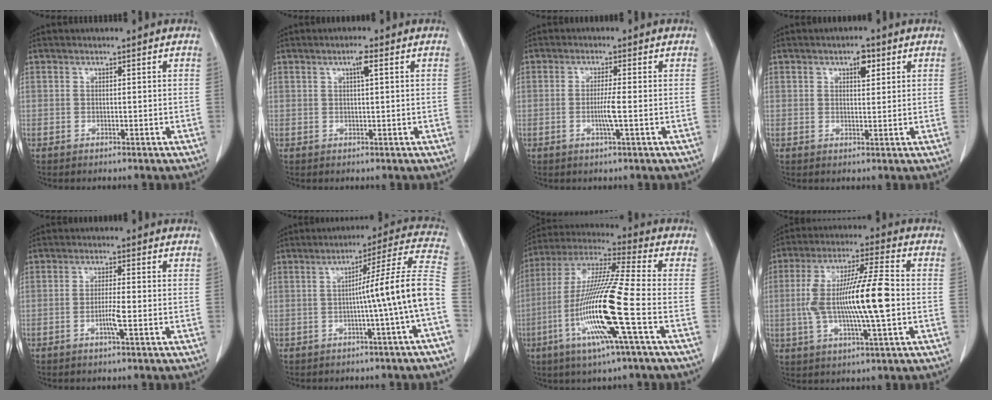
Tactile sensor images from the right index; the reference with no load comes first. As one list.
[{"total": 2.0, "force": [0.8, 0.1, 1.8], "torque": [-0.033, 0.002, 0.011]}, {"total": 3.3, "force": [-0.6, -0.4, 3.2], "torque": [-0.063, -0.006, -0.013]}, {"total": 2.8, "force": [1.4, 1.2, 2.2], "torque": [-0.033, 0.003, 0.022]}, {"total": 3.1, "force": [-1.0, -0.1, 2.9], "torque": [-0.056, -0.004, -0.021]}, {"total": 11.7, "force": [-2.2, -2.4, 11.2], "torque": [-0.146, 0.019, -0.034]}, {"total": 17.5, "force": [-5.3, -0.6, 16.6], "torque": [-0.338, -0.016, -0.111]}, {"total": 14.3, "force": [-1.0, 1.3, 14.2], "torque": [-0.271, 0.008, -0.019]}]